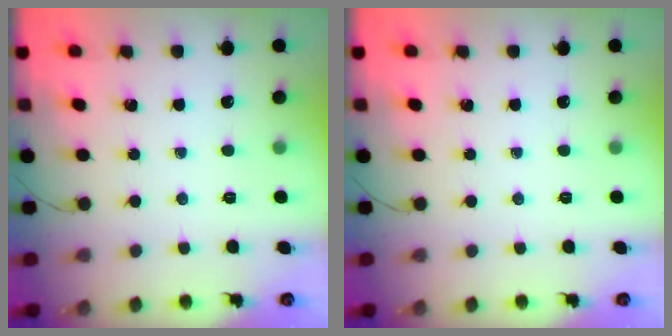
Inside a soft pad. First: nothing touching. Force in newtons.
{"total": 0.0}